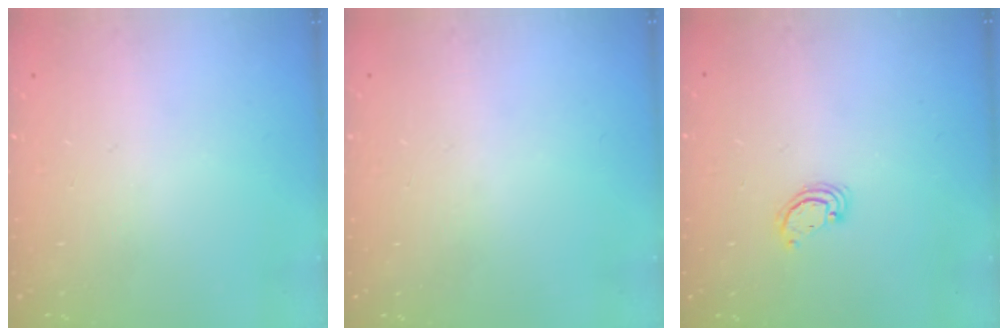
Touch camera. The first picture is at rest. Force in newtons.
{"total": 0.0}
{"total": 2.6, "press": 2.6, "slide": 0.3}